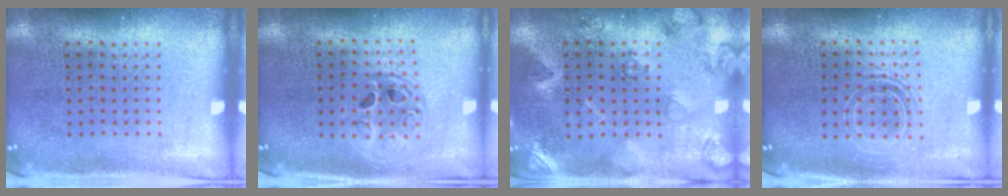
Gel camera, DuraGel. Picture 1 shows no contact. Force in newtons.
{"total": 1.4, "press": 1.2, "slide": 0.7}
{"total": 2.5, "press": 1.9, "slide": 1.6}
{"total": 1.6, "press": 1.2, "slide": 1.0}